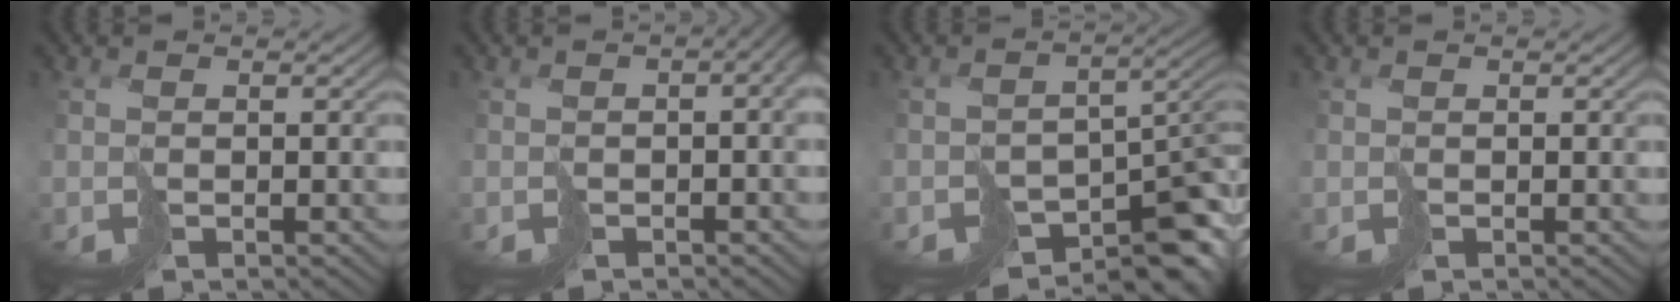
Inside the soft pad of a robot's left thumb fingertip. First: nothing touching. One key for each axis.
{"total": 3.8, "fx": -0.9, "fy": 1.5, "fz": 3.4, "tx": -0.039, "ty": -0.008, "tz": -0.003}
{"total": 9.8, "fx": -6.3, "fy": 4.6, "fz": 6.0, "tx": -0.076, "ty": -0.028, "tz": -0.085}
{"total": 0.0}